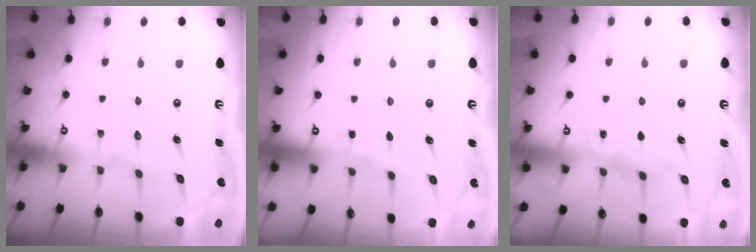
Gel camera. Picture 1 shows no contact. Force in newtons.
{"total": 2.9, "press": 2.9, "slide": 0.5}
{"total": 4.3, "press": 4.2, "slide": 0.5}